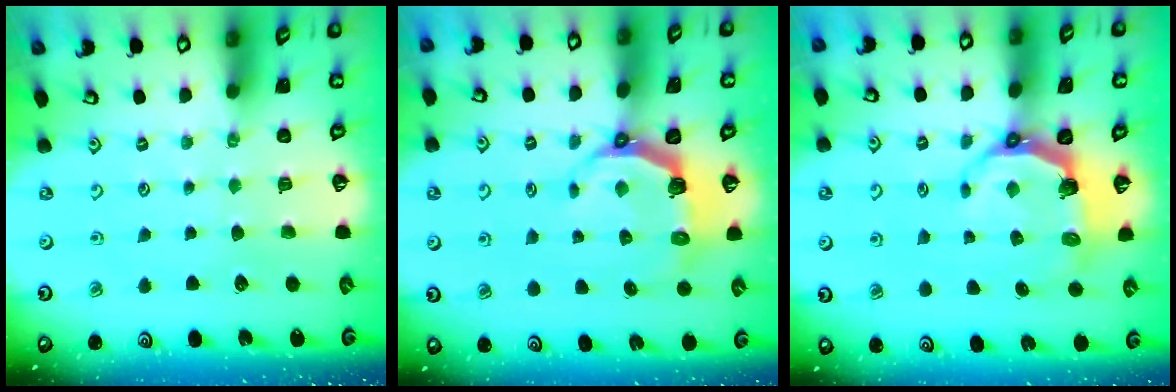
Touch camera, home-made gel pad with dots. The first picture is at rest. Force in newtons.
{"total": 5.8, "press": 4.5, "slide": 3.7}
{"total": 6.5, "press": 5.0, "slide": 4.1}